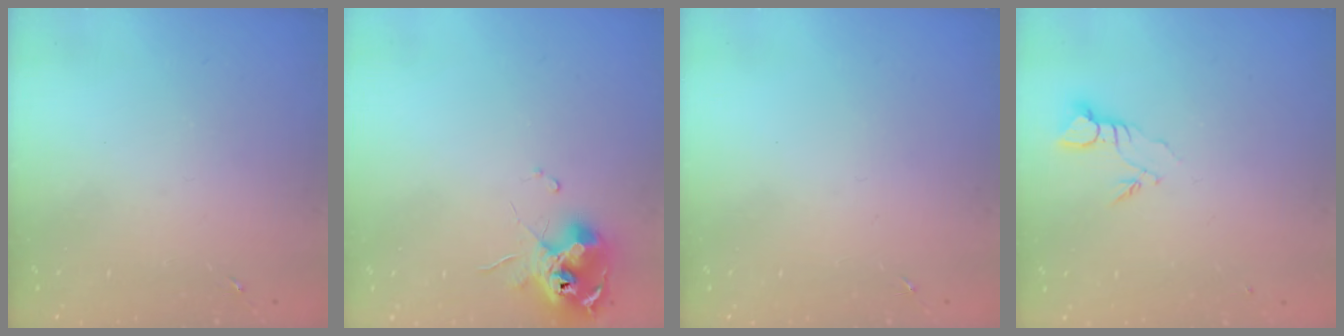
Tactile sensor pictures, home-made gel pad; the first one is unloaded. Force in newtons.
{"total": 12.2, "press": 12.1, "slide": 1.3}
{"total": 0.0}
{"total": 3.7, "press": 3.6, "slide": 0.3}